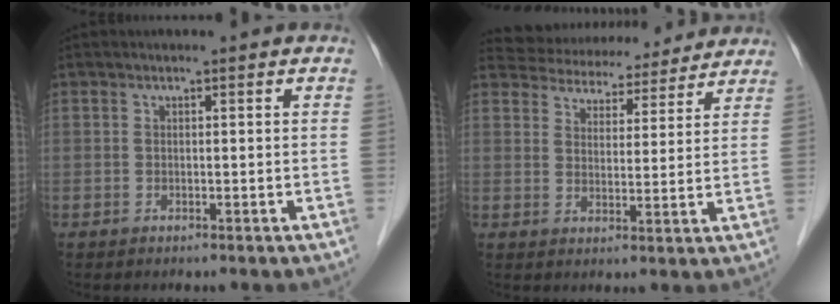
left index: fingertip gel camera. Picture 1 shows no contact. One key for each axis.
{"total": 15.2, "fx": 14.2, "fy": 4.5, "fz": 2.9, "tx": -0.040, "ty": 0.028, "tz": 0.189}